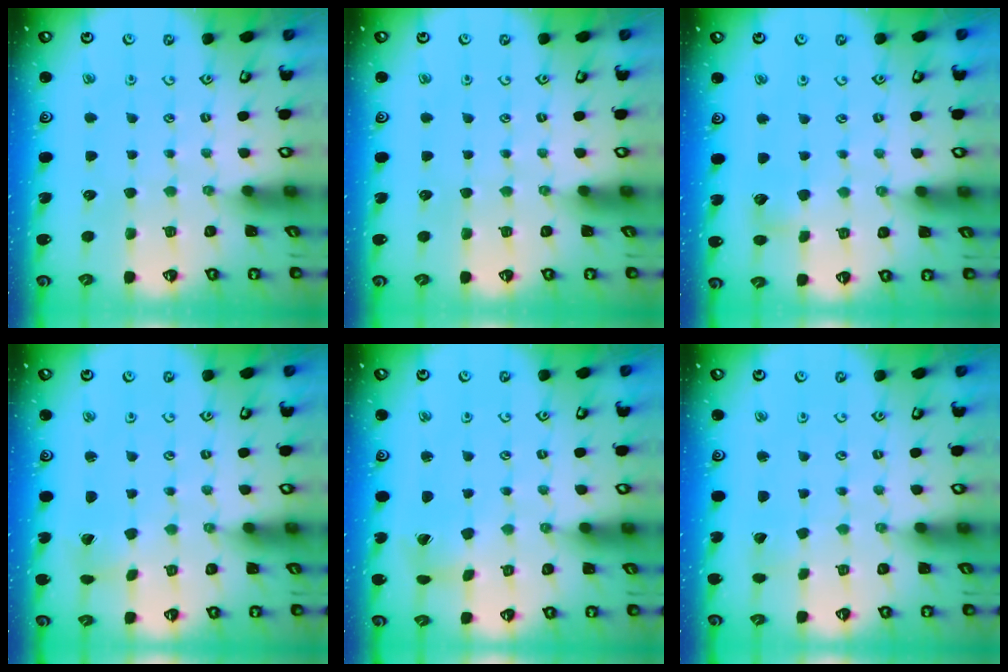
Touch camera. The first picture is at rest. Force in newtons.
{"total": 0.0}
{"total": 4.2, "press": 4.2, "slide": 0.4}
{"total": 1.2, "press": 1.2, "slide": 0.2}
{"total": 2.9, "press": 2.9, "slide": 0.4}
{"total": 1.2, "press": 1.2, "slide": 0.0}